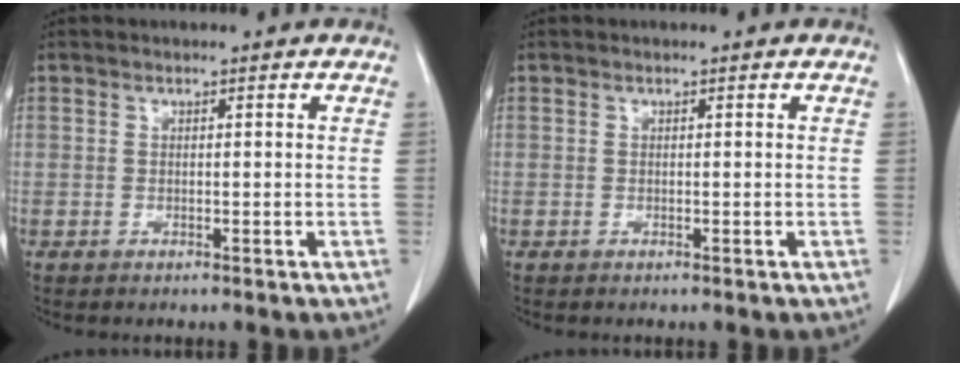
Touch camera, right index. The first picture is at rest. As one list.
[{"total": 0.0}]